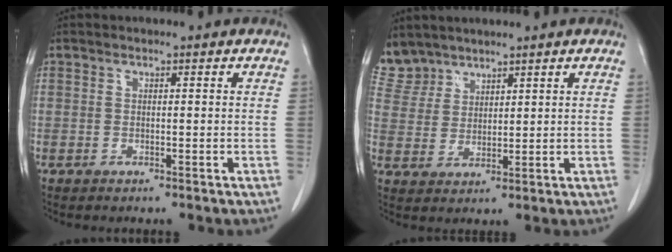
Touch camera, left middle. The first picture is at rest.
{"total": 5.9, "force": [5.3, 2.5, -0.3], "torque": [0.004, 0.003, 0.118]}